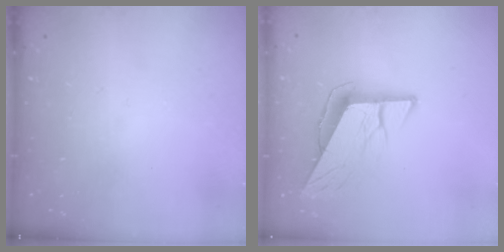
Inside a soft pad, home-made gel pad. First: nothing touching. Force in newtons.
{"total": 10.2, "press": 10.2, "slide": 0.6}